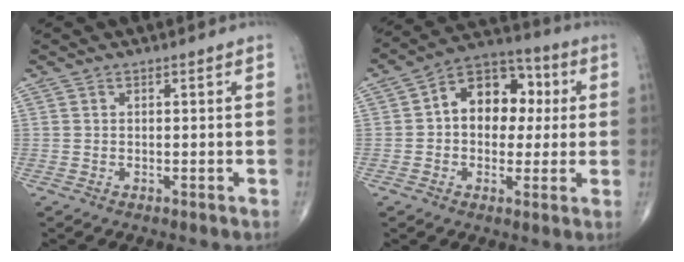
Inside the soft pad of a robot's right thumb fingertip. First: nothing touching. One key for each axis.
{"total": 13.3, "fx": 1.9, "fy": 9.5, "fz": 9.1, "tx": -0.091, "ty": 0.025, "tz": 0.016}